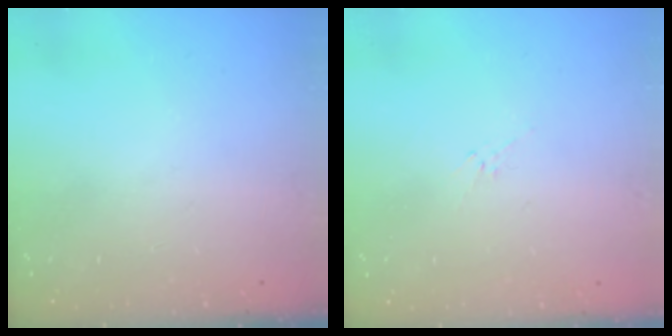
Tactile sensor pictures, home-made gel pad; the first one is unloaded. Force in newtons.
{"total": 2.1, "press": 2.0, "slide": 0.6}